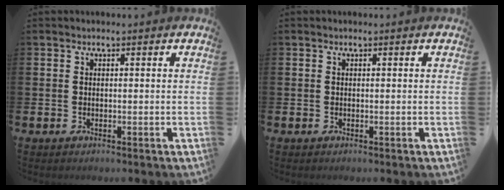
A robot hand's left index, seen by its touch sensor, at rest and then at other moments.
{"total": 0.0}